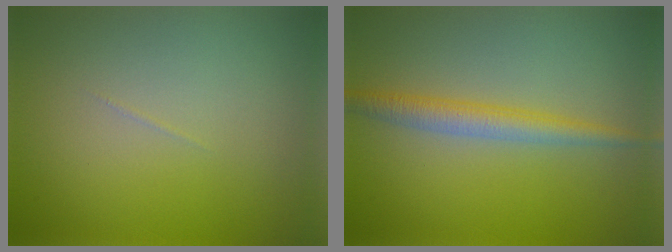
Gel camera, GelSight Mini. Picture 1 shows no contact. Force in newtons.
{"total": 2.6, "press": 2.6, "slide": 0.0}